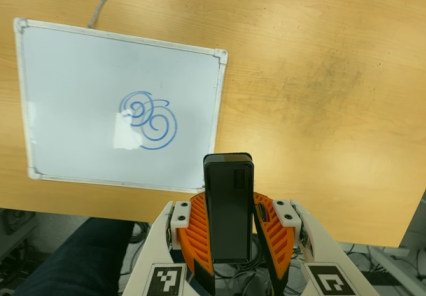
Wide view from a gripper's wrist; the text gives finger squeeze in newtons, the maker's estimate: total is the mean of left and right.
{"total": 6.6, "left": 6.1, "right": 7.1}